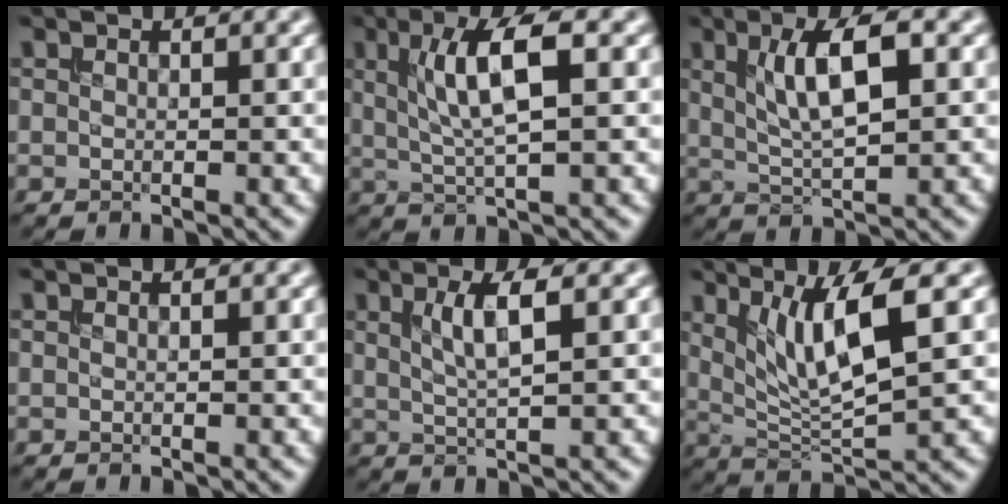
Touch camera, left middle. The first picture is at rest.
{"total": 5.9, "force": [1.3, 1.5, 5.5], "torque": [-0.100, 0.008, 0.024]}
{"total": 5.9, "force": [1.5, 1.8, 5.4], "torque": [-0.096, 0.005, 0.028]}
{"total": 0.0}
{"total": 3.4, "force": [1.0, 0.8, 3.1], "torque": [-0.058, 0.001, 0.019]}
{"total": 6.4, "force": [2.1, 1.4, 5.9], "torque": [-0.105, -0.009, 0.045]}